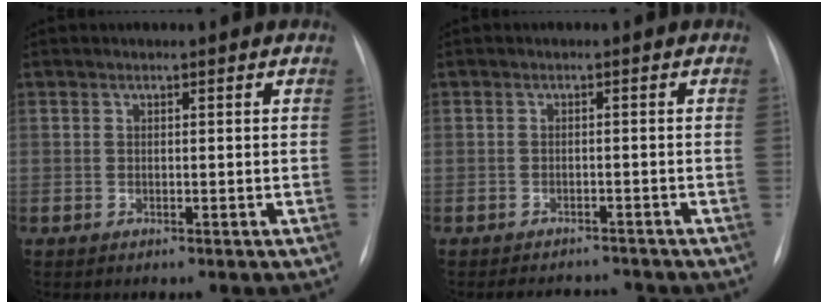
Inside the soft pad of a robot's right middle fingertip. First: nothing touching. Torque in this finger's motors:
{"motor_torque": [0.35, -0.53, -0.02, 0.00]}